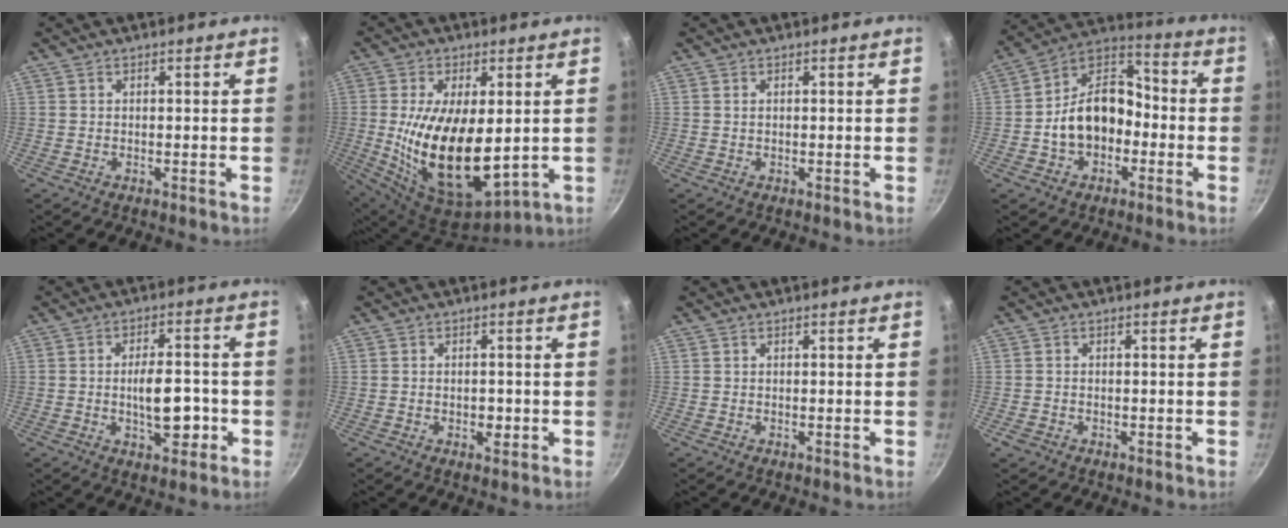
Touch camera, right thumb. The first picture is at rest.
{"total": 19.4, "force": [0.0, 9.9, 16.8], "torque": [-0.298, -0.024, 0.017]}
{"total": 0.6, "force": [0.3, 0.4, 0.4], "torque": [-0.008, 0.001, 0.005]}
{"total": 14.9, "force": [-3.1, 10.7, 9.9], "torque": [-0.130, 0.055, -0.066]}
{"total": 9.1, "force": [-1.9, 4.4, 7.7], "torque": [-0.089, 0.015, -0.028]}
{"total": 2.5, "force": [-0.6, 1.6, 1.8], "torque": [-0.021, 0.001, -0.011]}
{"total": 0.0}
{"total": 1.6, "force": [-0.8, 1.2, 0.7], "torque": [-0.014, 0.003, -0.011]}